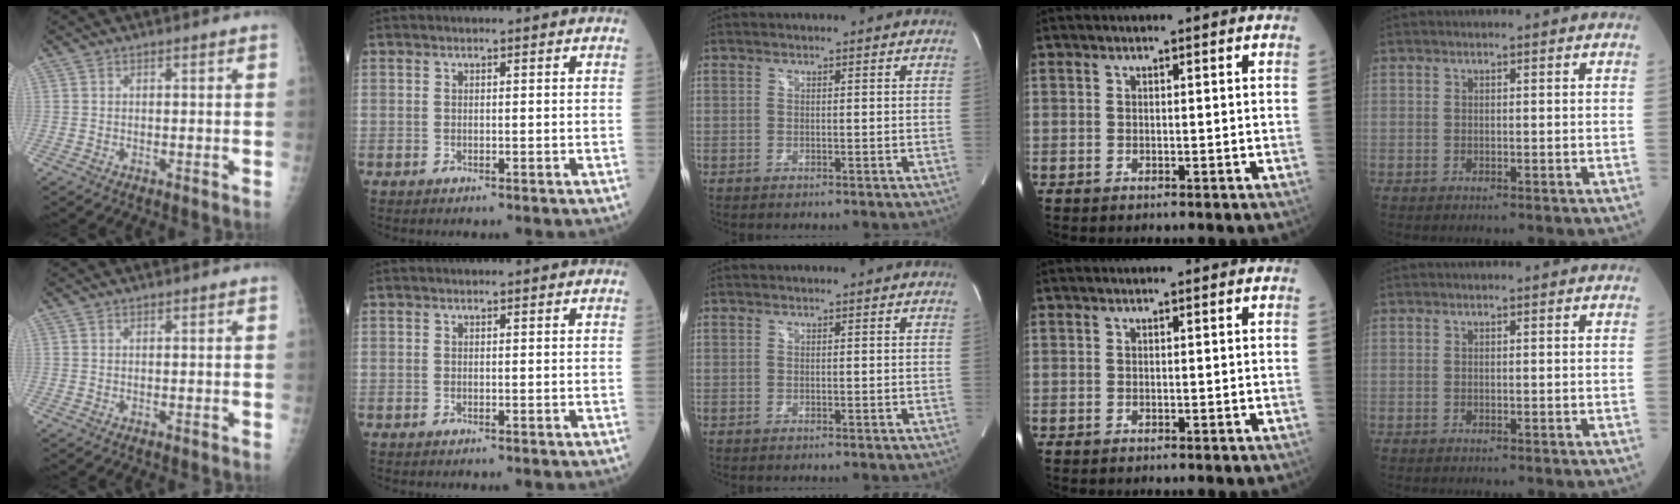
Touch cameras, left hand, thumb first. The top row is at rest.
{}